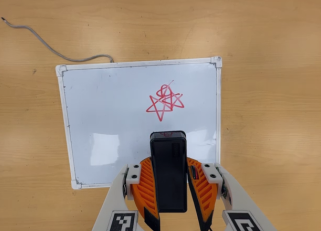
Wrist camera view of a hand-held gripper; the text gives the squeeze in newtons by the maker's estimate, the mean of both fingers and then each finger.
{"total": 9.7, "left": 8.4, "right": 11.1}